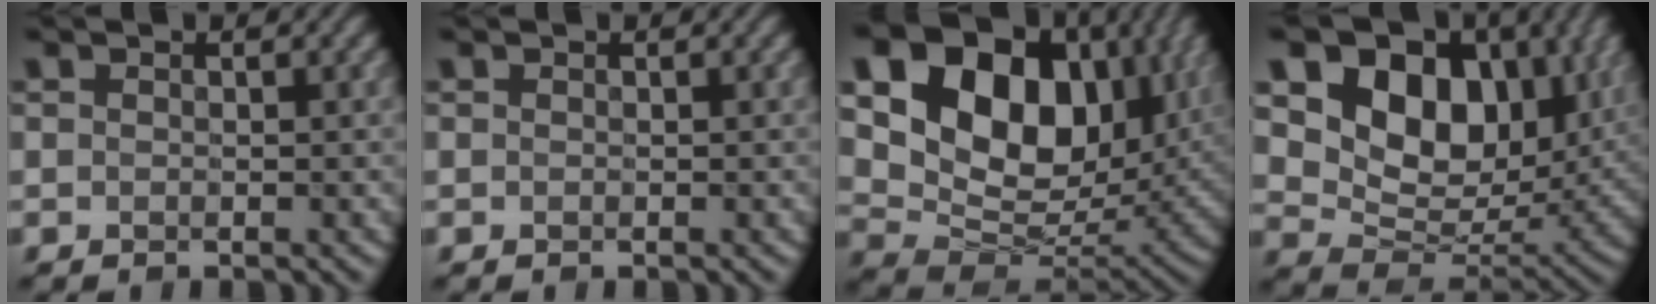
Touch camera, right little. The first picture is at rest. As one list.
[{"total": 0.0}, {"total": 19.7, "force": [7.5, 13.6, 12.1], "torque": [-0.241, 0.055, 0.144]}, {"total": 13.8, "force": [5.2, 9.4, 8.6], "torque": [-0.143, 0.013, 0.087]}]